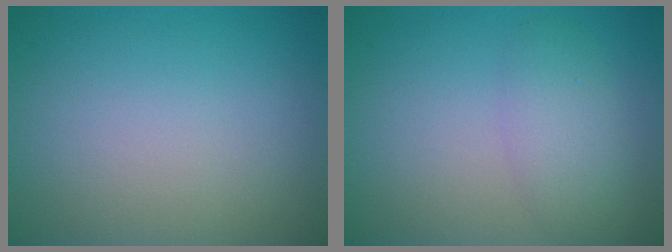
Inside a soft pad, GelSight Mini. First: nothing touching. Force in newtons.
{"total": 2.8, "press": 2.8, "slide": 0.0}